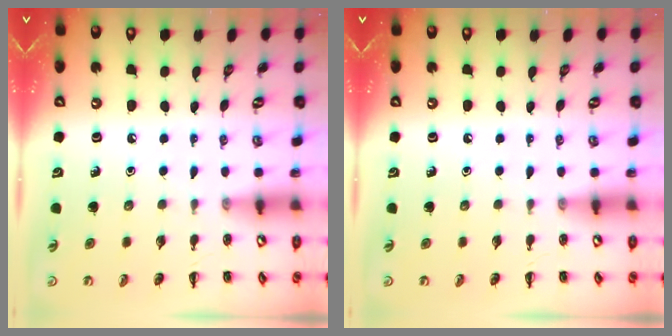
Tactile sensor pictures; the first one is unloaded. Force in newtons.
{"total": 0.0}